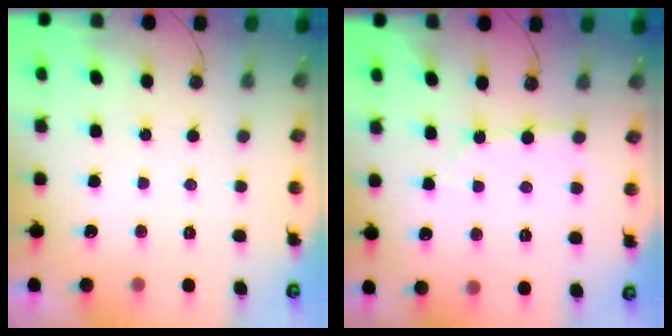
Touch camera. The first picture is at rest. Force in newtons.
{"total": 2.6, "press": 2.6, "slide": 0.3}